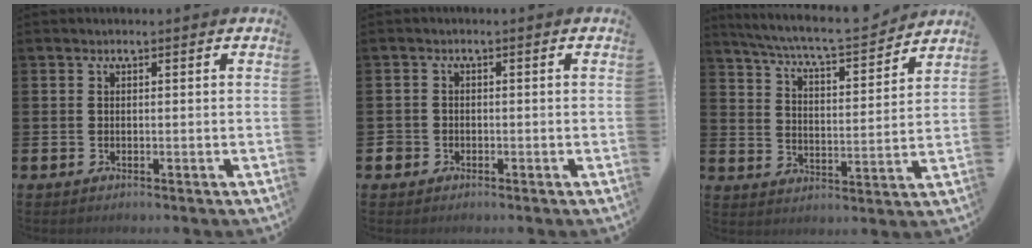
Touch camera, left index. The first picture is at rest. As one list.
[{"total": 1.6, "force": [-1.0, 1.3, 0.1], "torque": [0.000, 0.001, -0.025]}, {"total": 7.1, "force": [6.7, 0.3, 2.2], "torque": [-0.074, -0.051, 0.114]}]